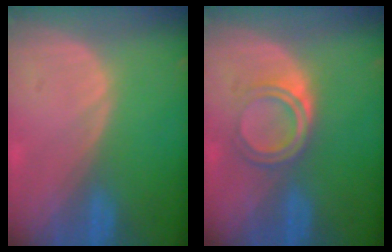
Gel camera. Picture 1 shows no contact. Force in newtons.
{"total": 4.2, "press": 4.1, "slide": 1.0}